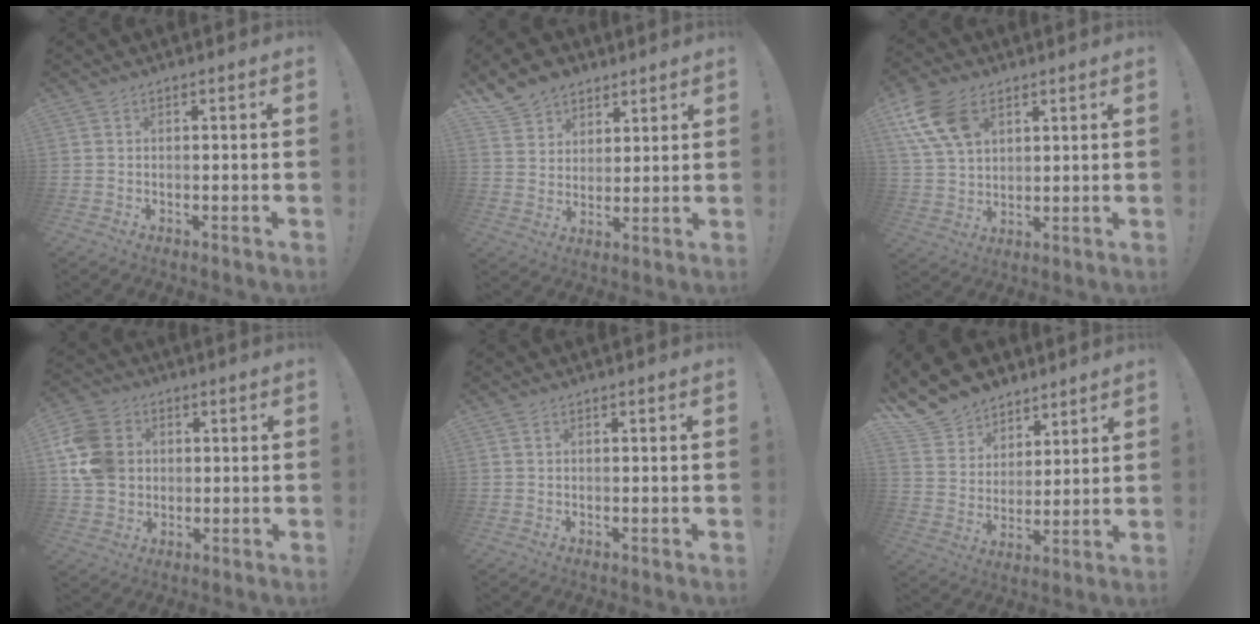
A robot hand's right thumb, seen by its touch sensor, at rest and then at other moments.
{"total": 10.2, "force": [7.3, 6.8, 2.1], "torque": [-0.041, -0.050, 0.147]}
{"total": 14.4, "force": [6.8, 9.4, 8.5], "torque": [-0.175, -0.021, 0.135]}
{"total": 14.4, "force": [2.0, 12.1, 7.6], "torque": [-0.147, 0.005, 0.046]}
{"total": 0.7, "force": [0.4, 0.4, 0.4], "torque": [-0.005, 0.000, 0.008]}
{"total": 13.1, "force": [10.1, 7.9, 2.4], "torque": [-0.062, -0.081, 0.196]}